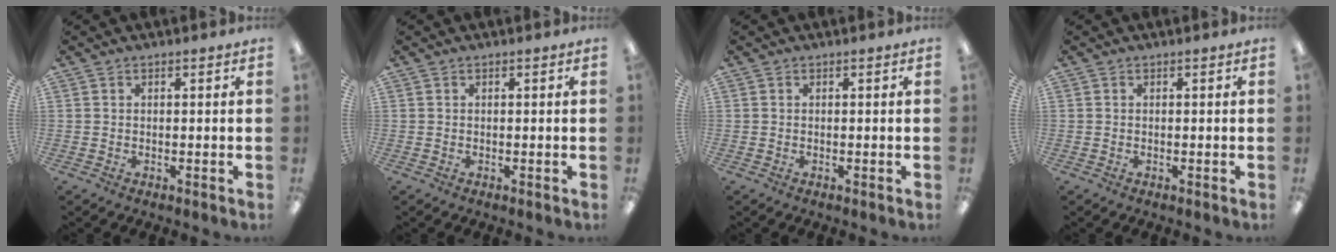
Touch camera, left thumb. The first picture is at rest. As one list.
[{"total": 0.0}, {"total": 0.0}, {"total": 0.0}]